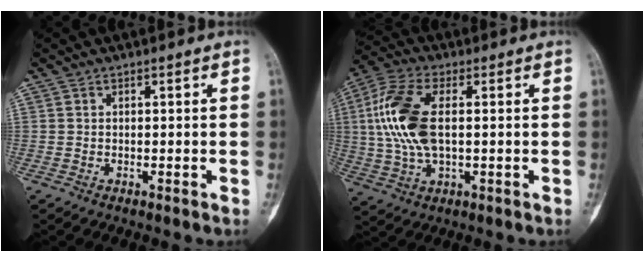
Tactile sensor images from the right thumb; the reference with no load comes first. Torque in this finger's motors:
{"motor_torque": [-0.45, 1.20, 0.92, 0.72, 0.23]}